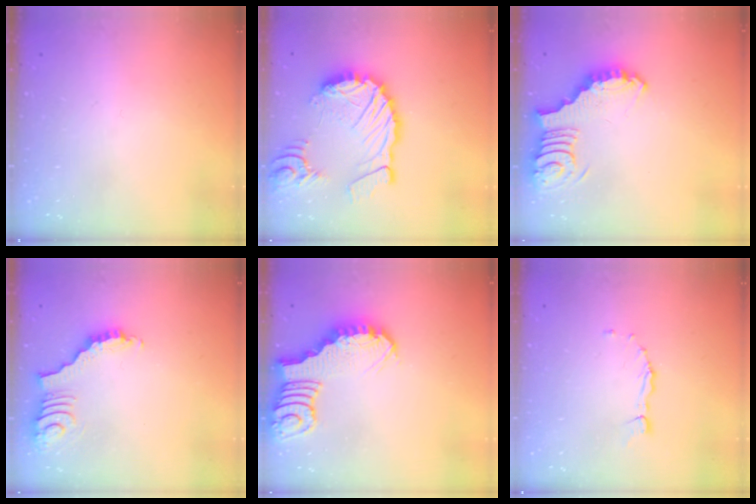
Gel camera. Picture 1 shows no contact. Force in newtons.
{"total": 17.2, "press": 17.0, "slide": 2.3}
{"total": 3.8, "press": 3.8, "slide": 0.6}
{"total": 3.6, "press": 3.6, "slide": 0.6}
{"total": 2.8, "press": 2.8, "slide": 0.4}
{"total": 1.9, "press": 1.9, "slide": 0.2}